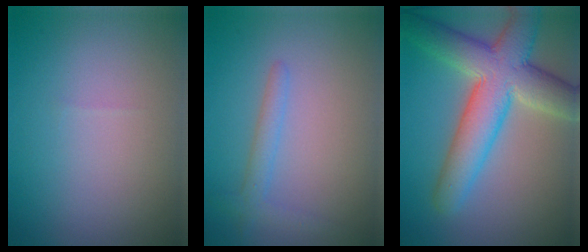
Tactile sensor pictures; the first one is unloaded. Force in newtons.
{"total": 1.9, "press": 1.9, "slide": 0.1}
{"total": 9.3, "press": 9.2, "slide": 0.6}